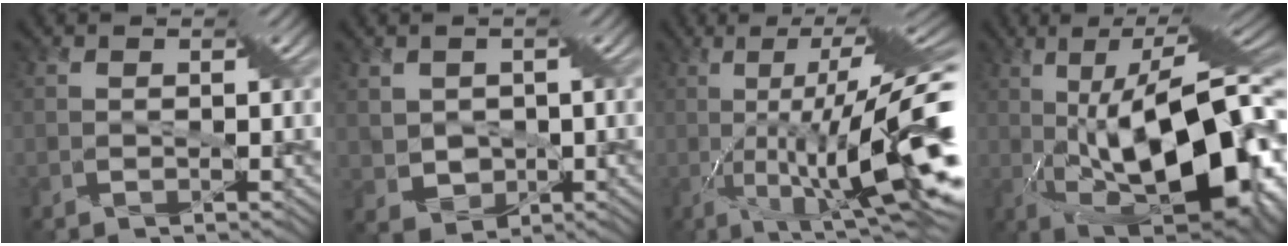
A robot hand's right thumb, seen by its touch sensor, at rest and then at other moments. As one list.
[{"total": 2.9, "force": [0.8, 2.5, 1.1], "torque": [-0.058, -0.017, 0.020]}, {"total": 17.3, "force": [-1.9, 2.2, 17.1], "torque": [-0.273, 0.003, -0.015]}, {"total": 16.5, "force": [-0.2, 4.5, 15.9], "torque": [-0.279, 0.013, 0.002]}]